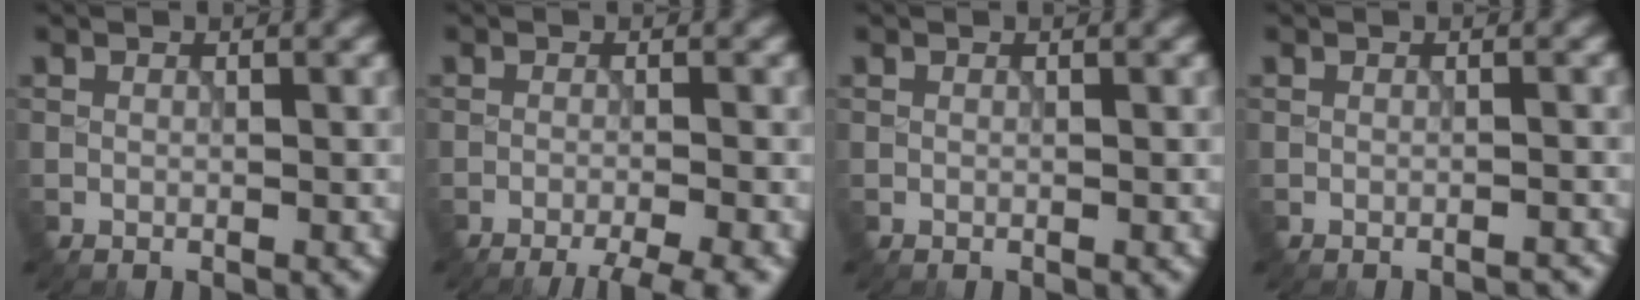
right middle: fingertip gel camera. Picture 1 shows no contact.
{"total": 5.1, "force": [-4.0, 0.7, 3.0], "torque": [-0.038, -0.006, -0.059]}
{"total": 0.0}
{"total": 0.9, "force": [-0.8, 0.1, 0.2], "torque": [-0.002, 0.002, -0.010]}